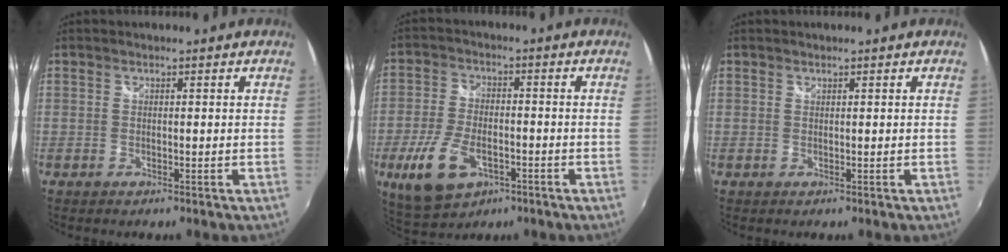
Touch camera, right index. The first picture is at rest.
{"total": 11.6, "force": [-4.8, 6.3, 8.4], "torque": [-0.188, -0.012, -0.081]}
{"total": 0.0}